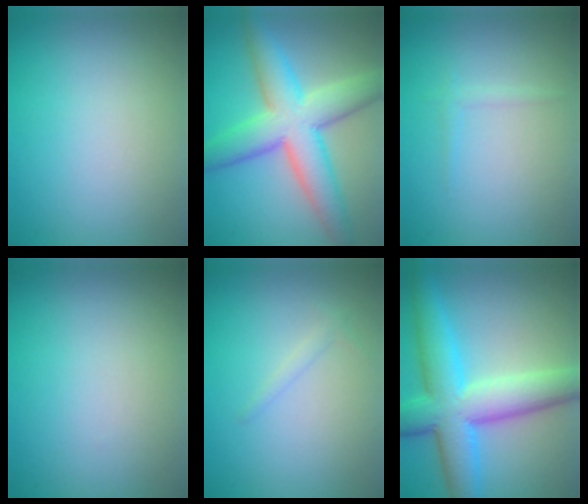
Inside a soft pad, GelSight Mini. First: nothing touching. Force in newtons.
{"total": 8.5, "press": 8.5, "slide": 0.3}
{"total": 0.8, "press": 0.8, "slide": 0.1}
{"total": 0.0}
{"total": 0.9, "press": 0.9, "slide": 0.0}
{"total": 9.6, "press": 9.6, "slide": 0.2}